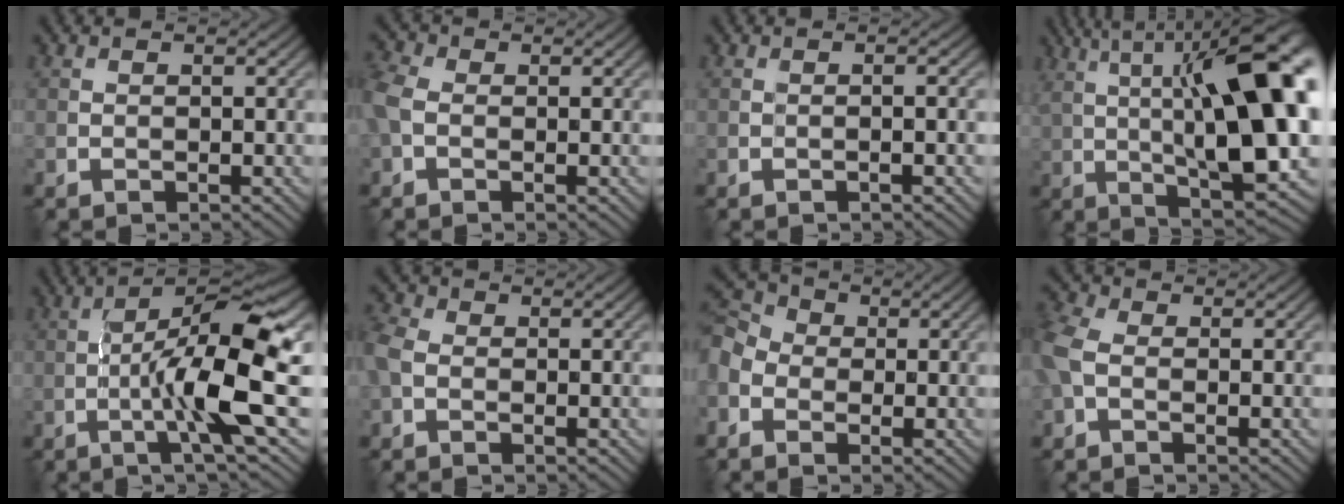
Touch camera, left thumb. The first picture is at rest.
{"total": 4.2, "force": [-0.7, 2.9, 3.0], "torque": [-0.092, 0.004, -0.025]}
{"total": 1.0, "force": [-0.3, 0.0, 1.0], "torque": [-0.018, 0.004, -0.008]}
{"total": 19.8, "force": [3.7, 6.4, 18.3], "torque": [-0.266, 0.033, 0.059]}
{"total": 11.3, "force": [-2.1, 1.5, 11.0], "torque": [-0.171, 0.018, -0.042]}
{"total": 3.9, "force": [-0.9, 2.7, 2.6], "torque": [-0.078, 0.003, -0.029]}
{"total": 6.5, "force": [-1.5, 5.2, 3.6], "torque": [-0.117, 0.004, -0.040]}
{"total": 5.3, "force": [-0.5, 3.4, 4.0], "torque": [-0.131, 0.004, -0.019]}